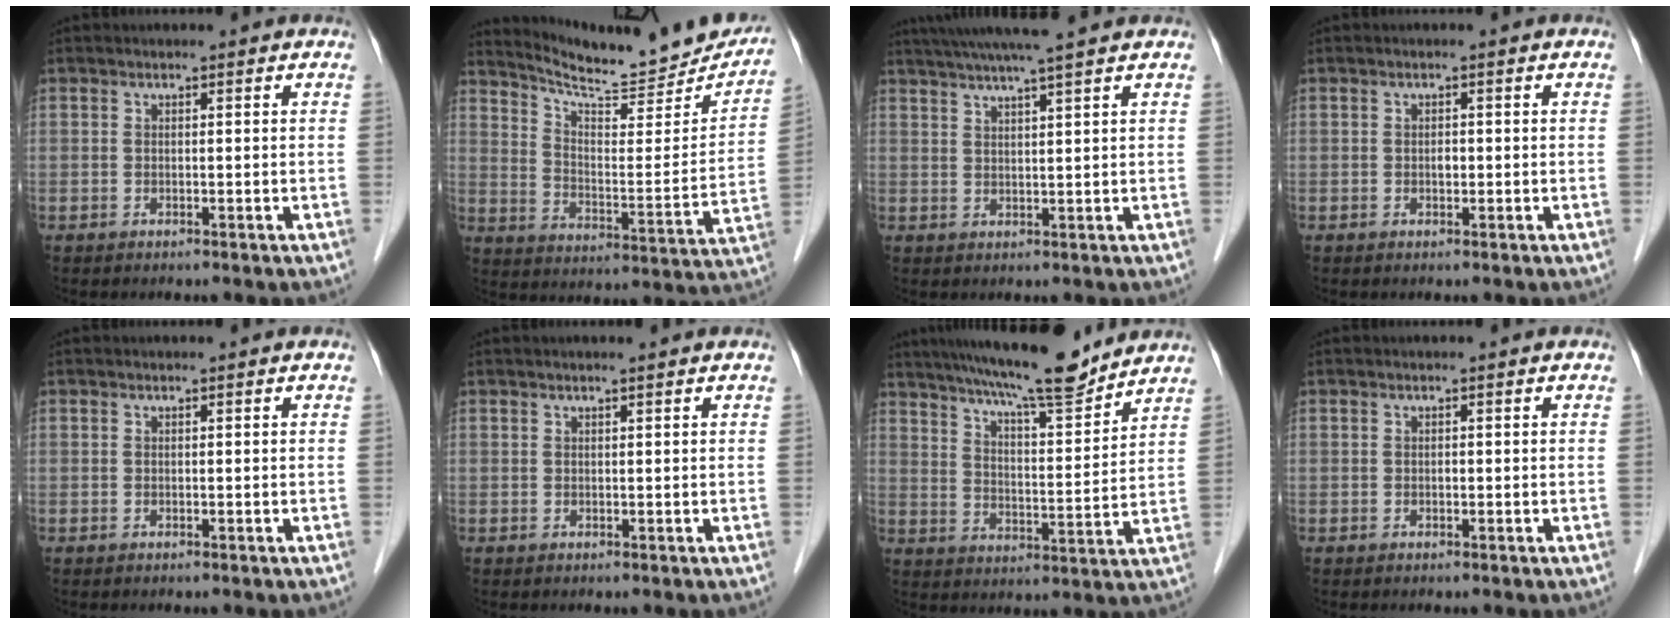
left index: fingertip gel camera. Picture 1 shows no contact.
{"total": 20.1, "force": [18.9, 2.5, 6.6], "torque": [-0.095, -0.053, 0.257]}
{"total": 9.1, "force": [7.6, -1.1, 4.7], "torque": [-0.076, 0.021, 0.112]}
{"total": 0.8, "force": [-0.1, 0.5, 0.7], "torque": [-0.012, 0.002, -0.002]}
{"total": 0.0}
{"total": 1.1, "force": [0.9, -0.1, 0.6], "torque": [-0.011, 0.005, 0.017]}
{"total": 14.7, "force": [12.8, 1.0, 7.1], "torque": [-0.119, 0.001, 0.198]}
{"total": 0.0}